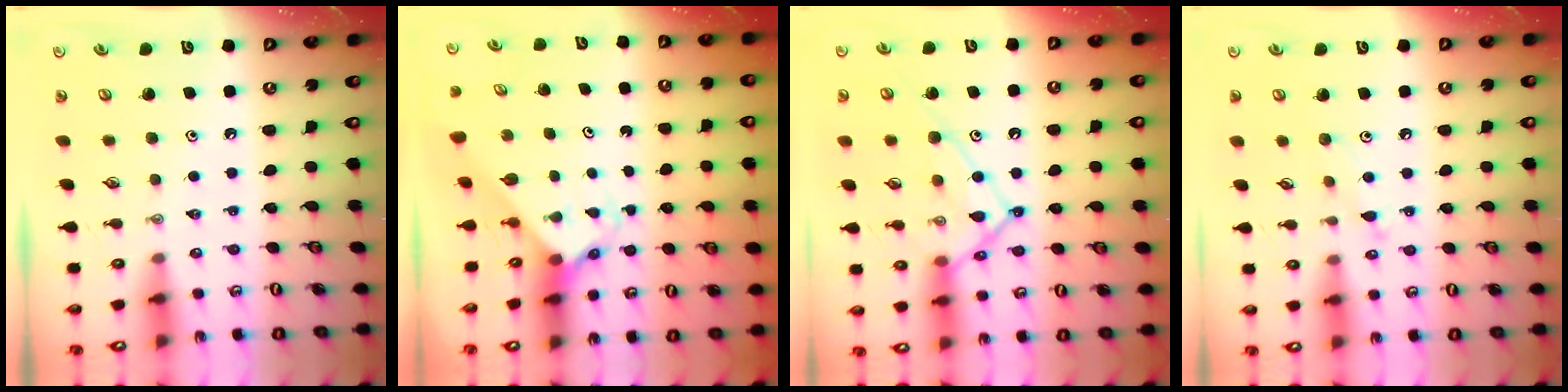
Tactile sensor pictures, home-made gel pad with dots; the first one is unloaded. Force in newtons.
{"total": 2.2, "press": 2.2, "slide": 0.1}
{"total": 14.1, "press": 14.1, "slide": 1.3}
{"total": 5.9, "press": 5.8, "slide": 0.7}